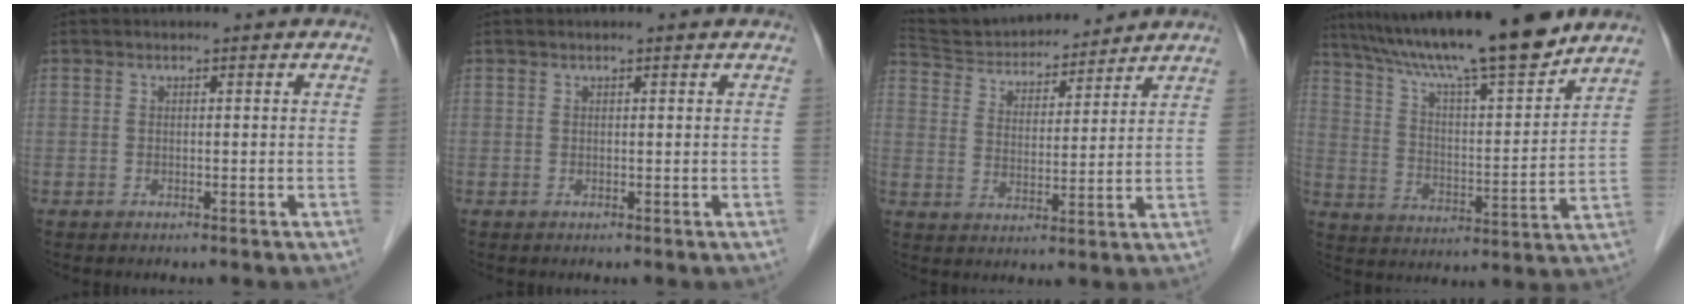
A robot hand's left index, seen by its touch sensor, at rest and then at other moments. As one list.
[{"total": 0.7, "force": [0.6, 0.0, 0.4], "torque": [-0.011, 0.007, 0.011]}, {"total": 14.2, "force": [13.4, 2.8, 3.6], "torque": [-0.065, 0.021, 0.229]}, {"total": 19.4, "force": [16.1, 1.0, 10.7], "torque": [-0.179, 0.008, 0.261]}]